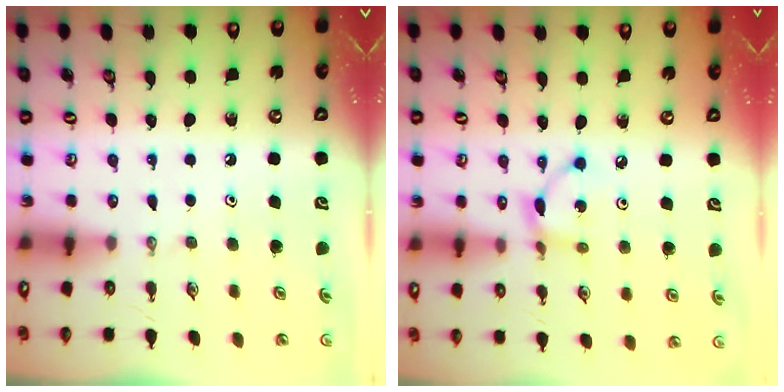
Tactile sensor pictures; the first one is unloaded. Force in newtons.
{"total": 4.4, "press": 4.4, "slide": 0.1}